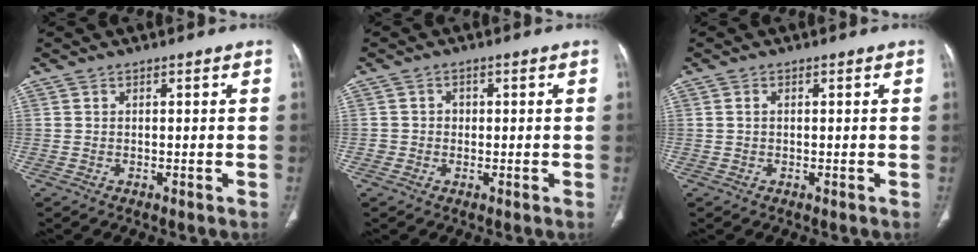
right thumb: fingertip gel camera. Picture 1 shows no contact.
{"total": 1.9, "force": [-0.2, 1.8, 0.3], "torque": [0.009, 0.008, -0.007]}
{"total": 0.7, "force": [0.1, 0.5, 0.5], "torque": [-0.012, 0.002, 0.002]}